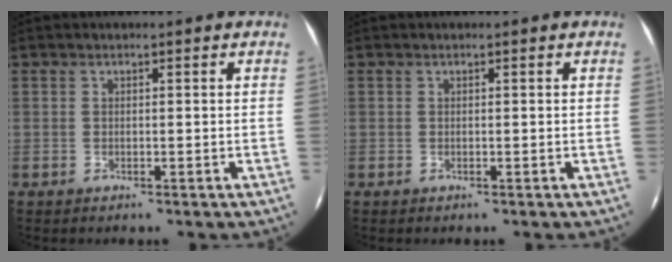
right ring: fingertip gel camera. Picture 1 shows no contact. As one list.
[{"total": 0.0}]